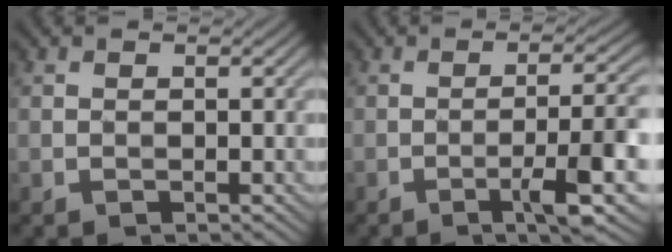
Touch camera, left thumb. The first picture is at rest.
{"total": 7.9, "force": [-3.7, 0.7, 7.0], "torque": [-0.108, 0.013, -0.057]}